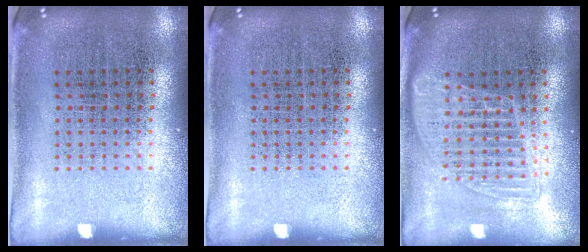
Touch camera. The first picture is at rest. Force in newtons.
{"total": 0.0}
{"total": 1.5, "press": 1.3, "slide": 0.7}